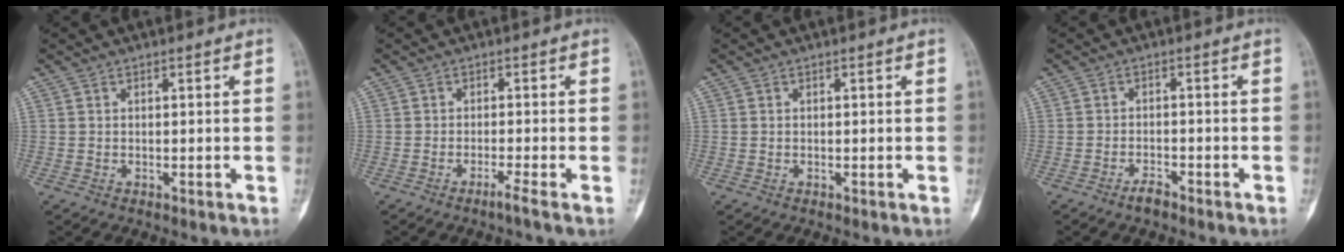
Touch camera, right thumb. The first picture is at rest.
{"total": 1.7, "force": [-1.2, -0.6, 1.0], "torque": [-0.025, 0.002, -0.025]}
{"total": 0.0}
{"total": 2.2, "force": [-1.8, 0.6, 1.0], "torque": [-0.023, 0.009, -0.034]}